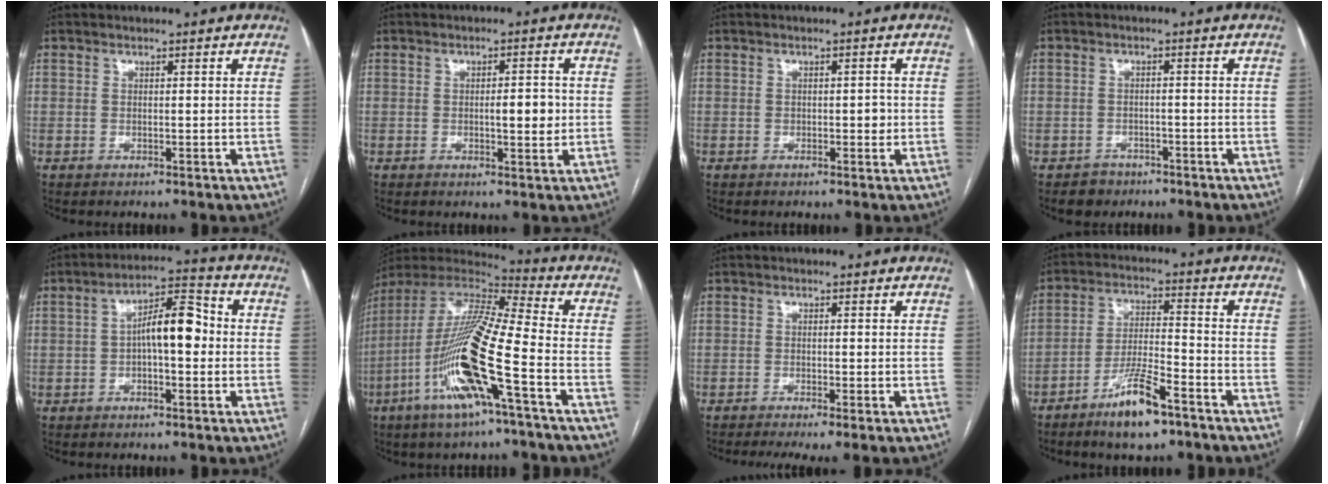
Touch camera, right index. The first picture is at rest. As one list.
[{"total": 3.8, "force": [-0.2, 1.0, 3.7], "torque": [-0.053, 0.001, -0.001]}, {"total": 1.9, "force": [-0.2, 1.0, 1.6], "torque": [-0.022, 0.004, 0.000]}, {"total": 2.8, "force": [-1.8, 2.2, -0.2], "torque": [0.003, 0.011, -0.028]}, {"total": 8.1, "force": [-0.1, 2.6, 7.6], "torque": [-0.127, 0.032, -0.005]}, {"total": 19.3, "force": [-7.1, 1.3, 17.9], "torque": [-0.380, -0.020, -0.141]}, {"total": 4.8, "force": [-3.5, 0.1, 3.2], "torque": [-0.044, -0.012, -0.057]}, {"total": 9.5, "force": [-6.4, 1.6, 6.8], "torque": [-0.131, -0.010, -0.115]}]